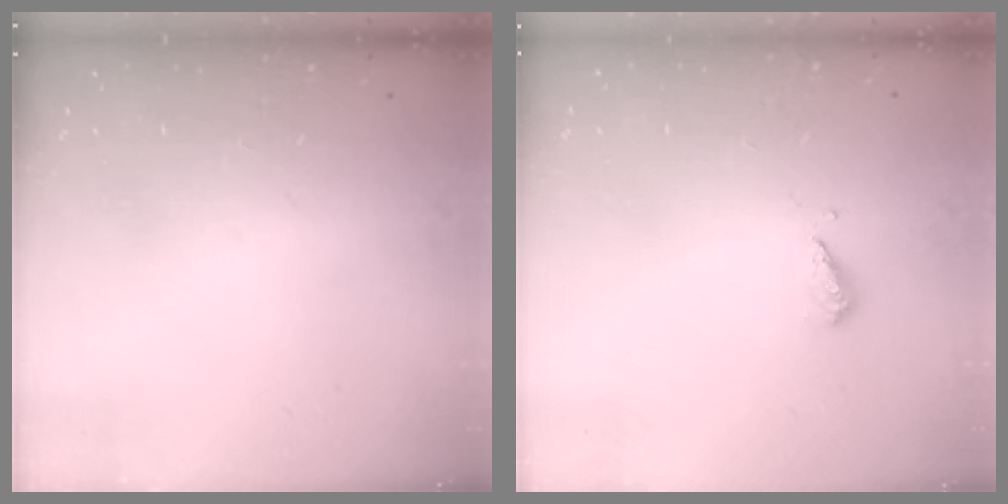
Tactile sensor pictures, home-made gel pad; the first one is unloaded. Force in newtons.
{"total": 4.4, "press": 4.4, "slide": 0.5}